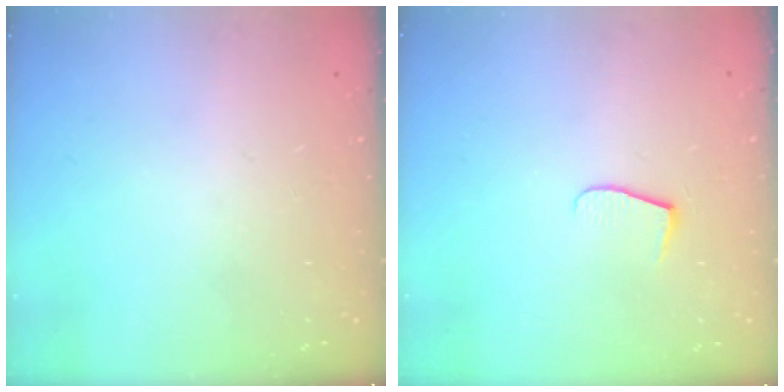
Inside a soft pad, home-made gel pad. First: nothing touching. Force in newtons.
{"total": 6.2, "press": 6.2, "slide": 0.4}